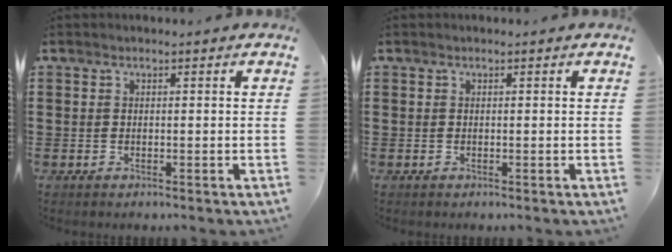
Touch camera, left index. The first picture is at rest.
{"total": 0.0}